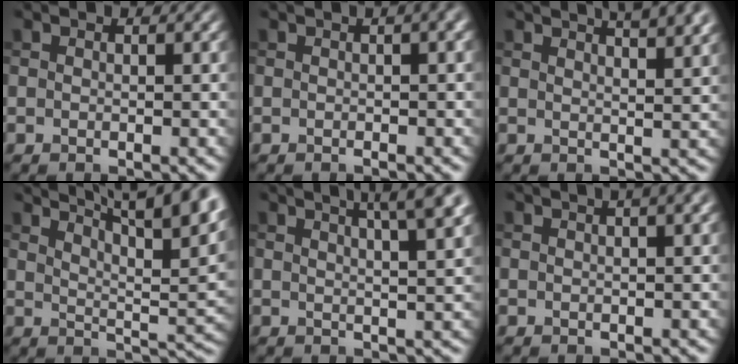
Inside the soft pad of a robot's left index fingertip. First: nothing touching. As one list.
[{"total": 4.7, "force": [0.8, 1.9, 4.3], "torque": [-0.025, 0.017, -0.006]}, {"total": 7.8, "force": [5.2, 2.7, 5.2], "torque": [-0.026, 0.041, 0.038]}, {"total": 14.3, "force": [10.0, 4.2, 9.2], "torque": [-0.097, 0.034, 0.111]}, {"total": 7.6, "force": [4.5, 2.3, 5.7], "torque": [-0.041, 0.038, 0.031]}, {"total": 4.5, "force": [2.3, 1.6, 3.4], "torque": [-0.027, 0.017, 0.010]}]